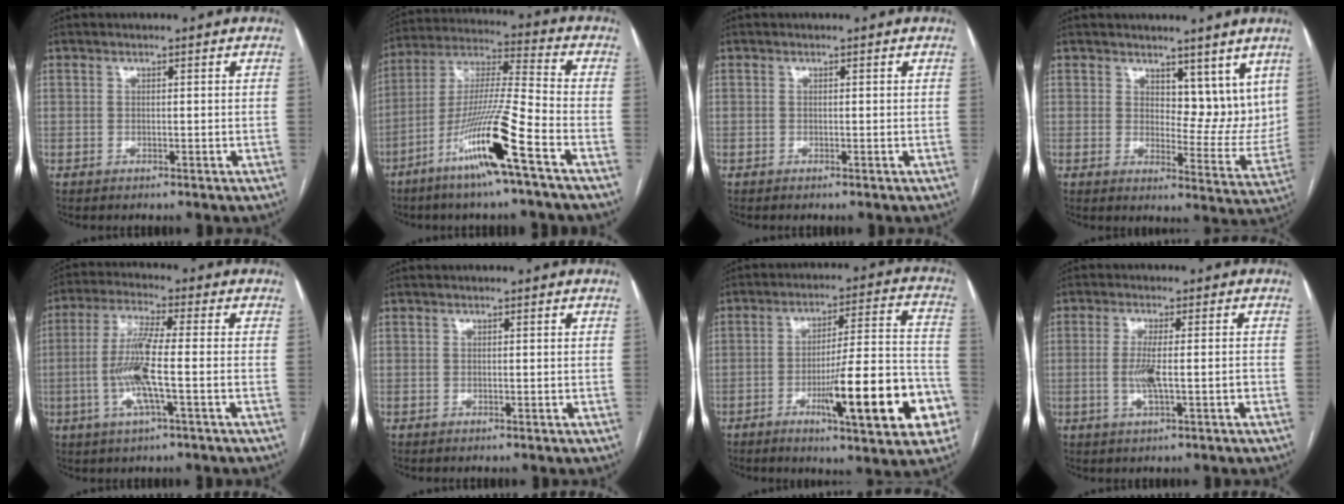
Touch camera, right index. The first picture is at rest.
{"total": 15.2, "force": [-7.8, -0.7, 13.0], "torque": [-0.260, -0.018, -0.149]}
{"total": 0.0}
{"total": 8.5, "force": [5.8, 4.3, 4.5], "torque": [-0.043, -0.015, 0.087]}
{"total": 9.5, "force": [-1.8, 0.4, 9.3], "torque": [-0.191, -0.001, -0.042]}
{"total": 0.0}
{"total": 18.0, "force": [-6.8, 2.4, 16.5], "torque": [-0.211, 0.012, -0.090]}
{"total": 5.2, "force": [-1.2, 0.7, 5.0], "torque": [-0.098, -0.002, -0.017]}